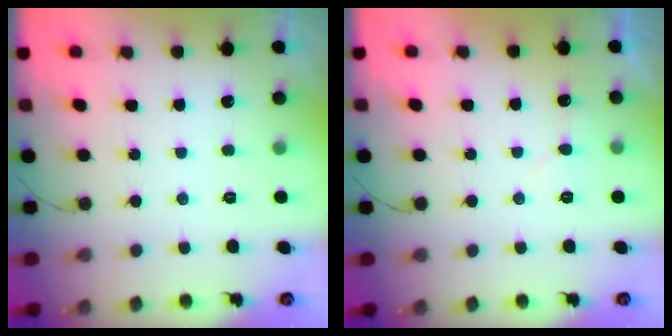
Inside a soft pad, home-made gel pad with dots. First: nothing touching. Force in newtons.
{"total": 3.6, "press": 3.5, "slide": 0.3}